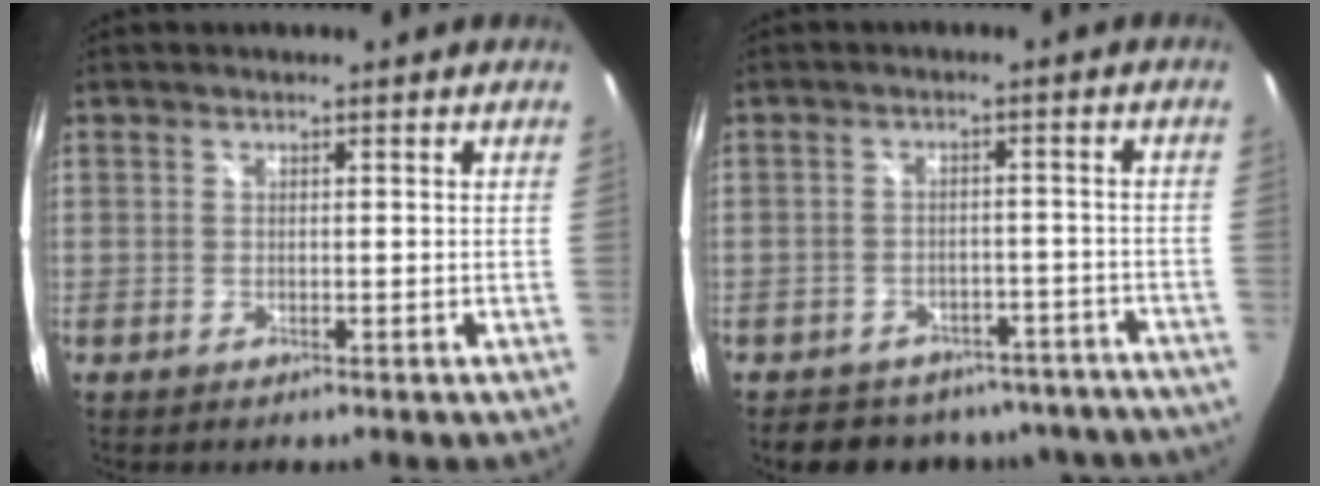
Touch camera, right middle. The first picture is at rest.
{"total": 15.1, "force": [-12.6, 7.2, 4.0], "torque": [-0.087, 0.022, -0.146]}